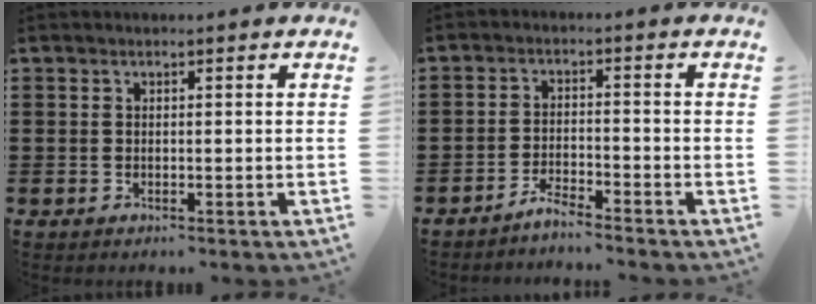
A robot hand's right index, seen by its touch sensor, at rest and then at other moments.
{"total": 3.0, "force": [-2.9, -0.1, 0.6], "torque": [-0.014, 0.005, -0.059]}